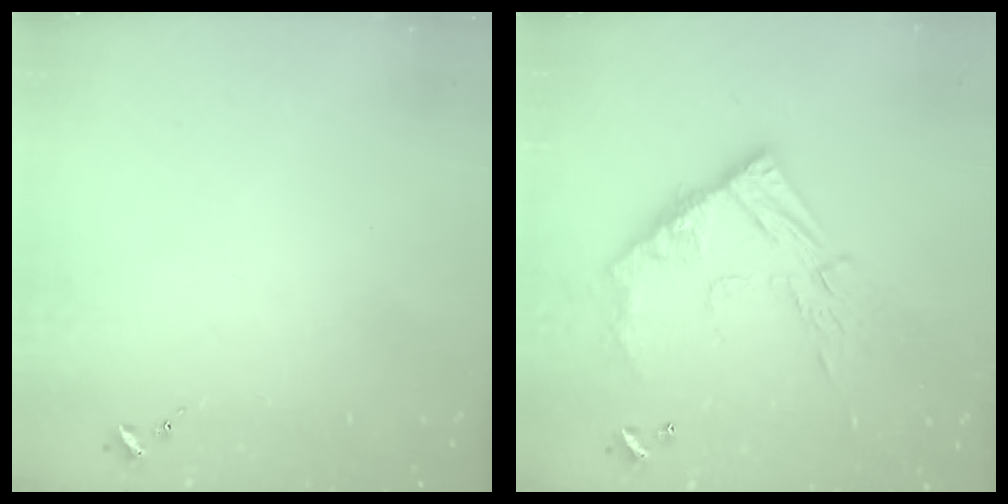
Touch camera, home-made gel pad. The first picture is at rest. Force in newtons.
{"total": 14.5, "press": 14.5, "slide": 1.1}